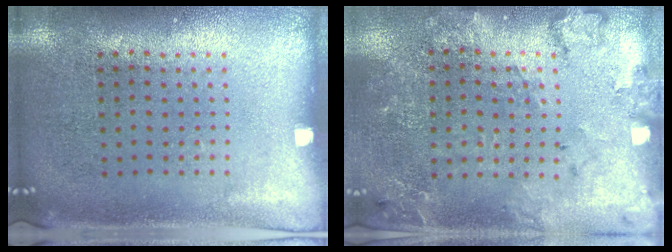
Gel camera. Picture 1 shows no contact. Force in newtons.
{"total": 1.8, "press": 1.8, "slide": 0.3}